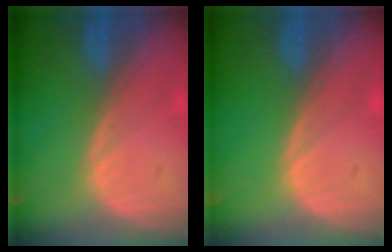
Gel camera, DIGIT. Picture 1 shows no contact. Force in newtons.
{"total": 0.0}